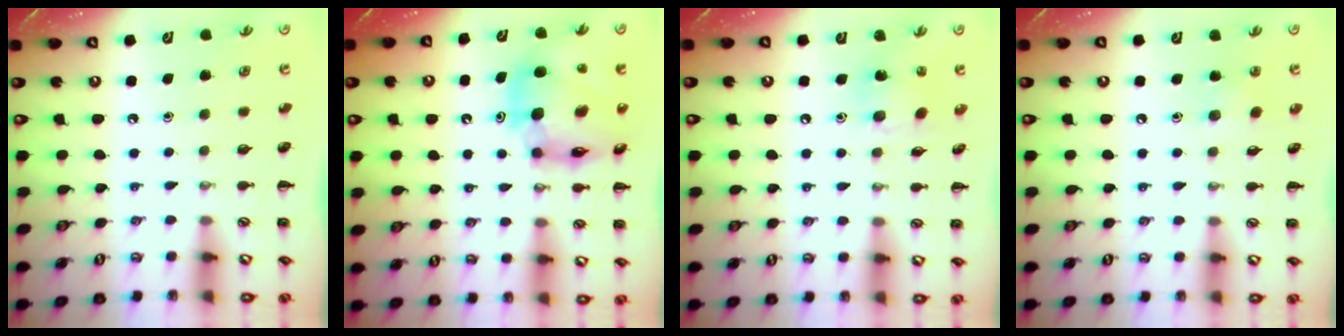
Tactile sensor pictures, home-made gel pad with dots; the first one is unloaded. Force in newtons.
{"total": 12.7, "press": 12.2, "slide": 3.4}
{"total": 5.6, "press": 5.6, "slide": 0.7}
{"total": 6.0, "press": 5.9, "slide": 1.3}